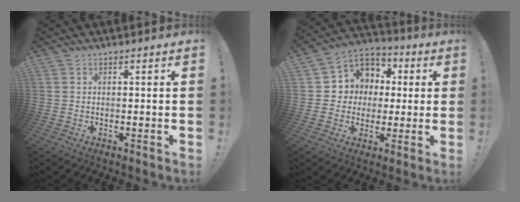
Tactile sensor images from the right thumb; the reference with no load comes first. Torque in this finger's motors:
{"motor_torque": [0.20, -0.03, 0.02, -0.20, 0.10]}